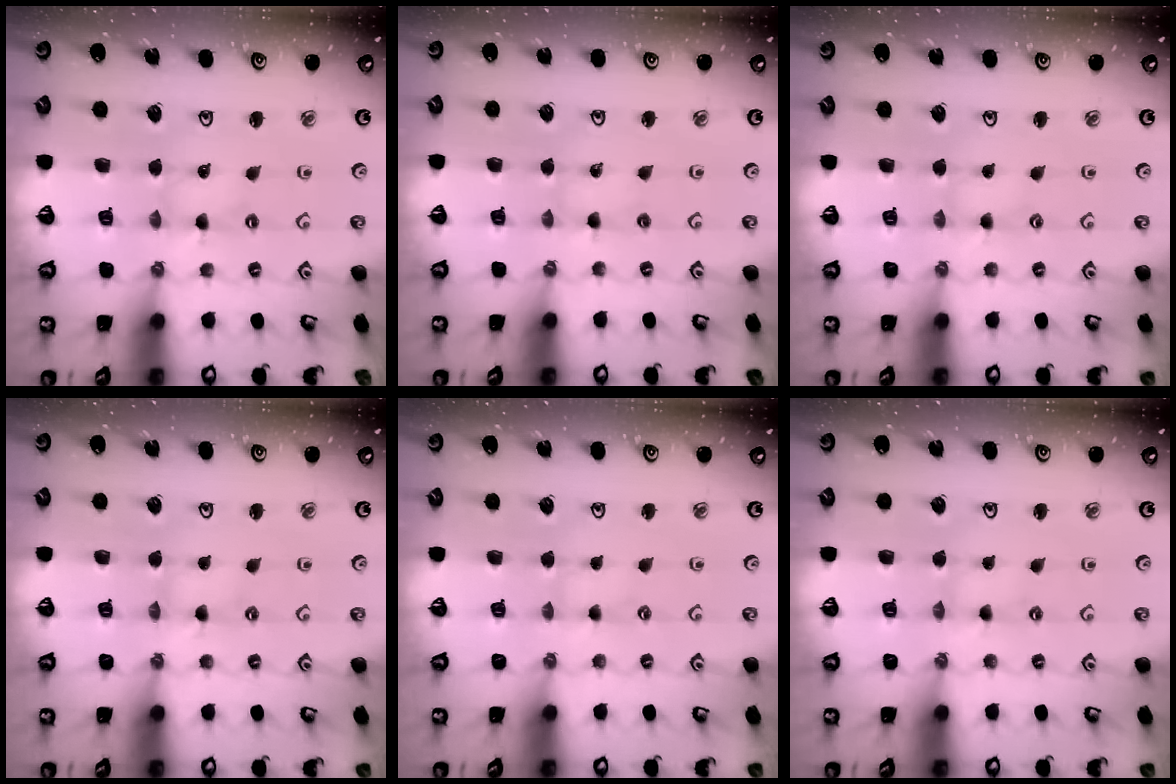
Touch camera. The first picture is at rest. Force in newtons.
{"total": 1.3, "press": 1.3, "slide": 0.2}
{"total": 0.8, "press": 0.8, "slide": 0.1}
{"total": 0.0}
{"total": 0.0}
{"total": 0.6, "press": 0.6, "slide": 0.1}